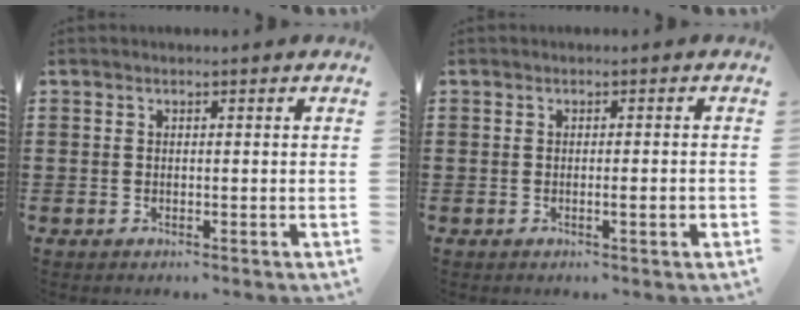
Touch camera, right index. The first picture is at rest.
{"total": 1.8, "force": [-0.4, 0.1, 1.8], "torque": [-0.028, -0.003, -0.008]}